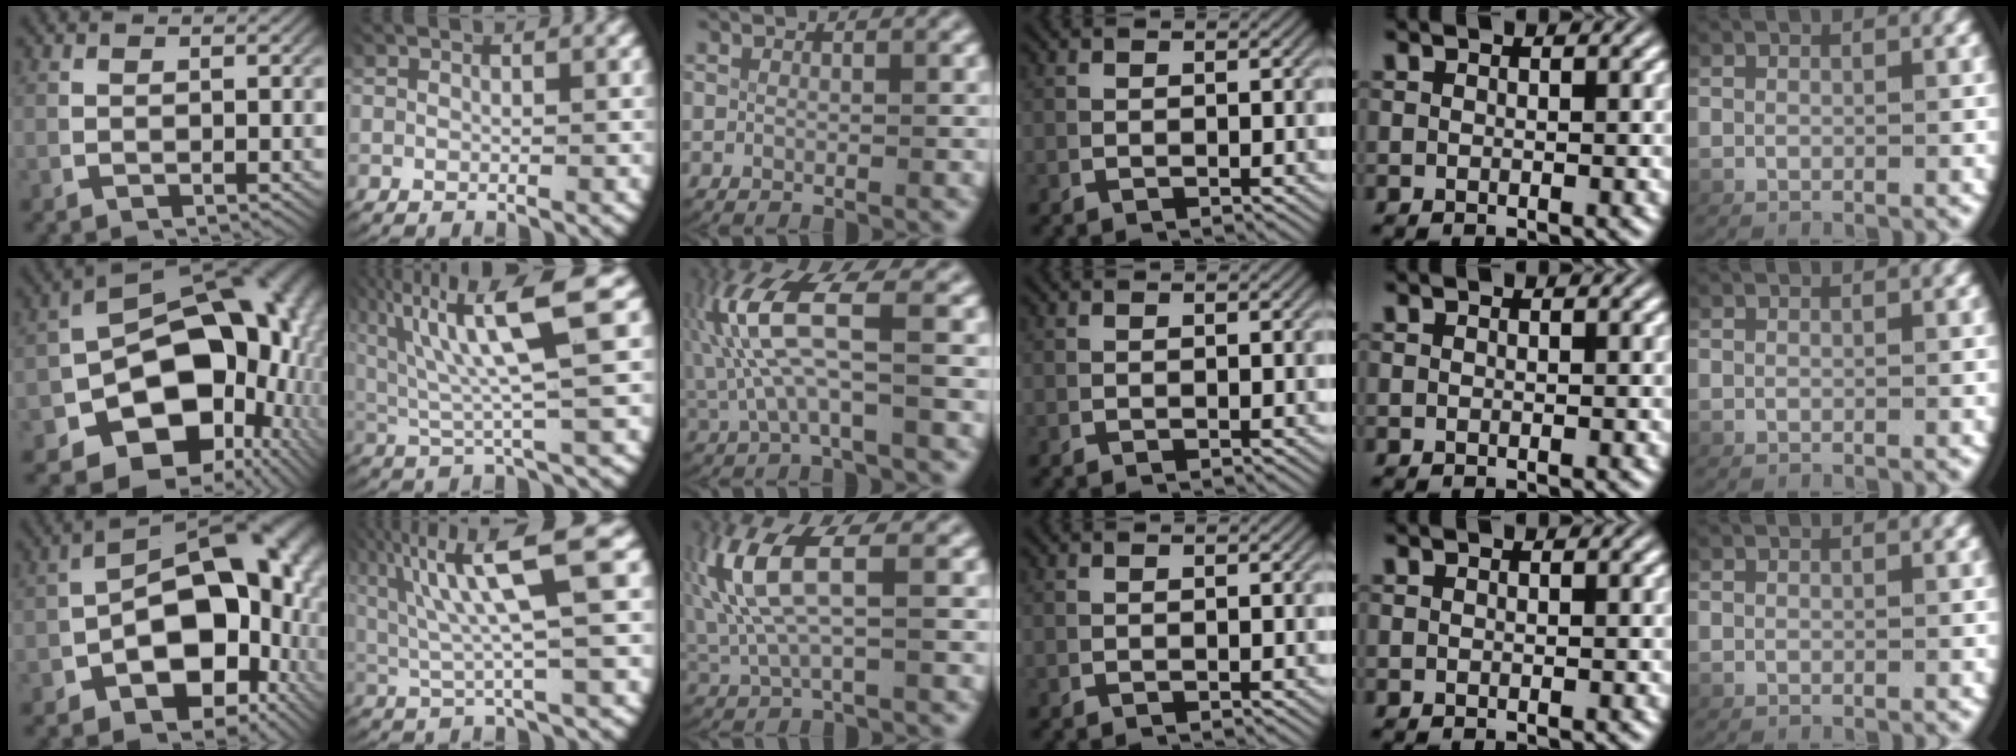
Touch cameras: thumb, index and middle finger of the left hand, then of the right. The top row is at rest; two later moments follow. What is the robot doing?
{"motion": "lift_and_place", "object": "ribbon"}